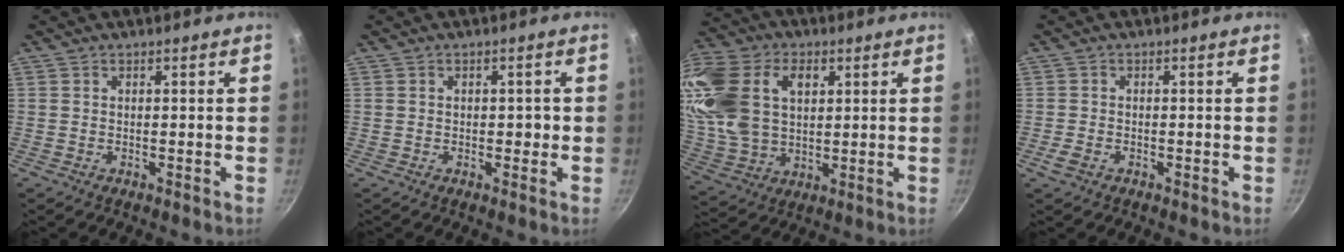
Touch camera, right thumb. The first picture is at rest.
{"total": 1.5, "force": [-0.1, 1.2, 1.0], "torque": [-0.005, 0.006, -0.001]}
{"total": 22.2, "force": [6.2, 15.1, 15.0], "torque": [-0.313, 0.003, 0.119]}
{"total": 2.3, "force": [-1.1, 1.4, 1.4], "torque": [-0.030, 0.005, -0.023]}